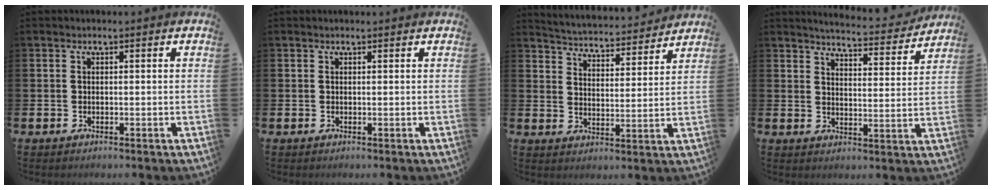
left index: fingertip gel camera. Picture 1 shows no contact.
{"total": 0.0}
{"total": 4.7, "force": [4.6, 0.7, 0.2], "torque": [-0.022, -0.043, 0.076]}
{"total": 5.1, "force": [5.0, 0.2, 0.6], "torque": [-0.018, -0.042, 0.082]}